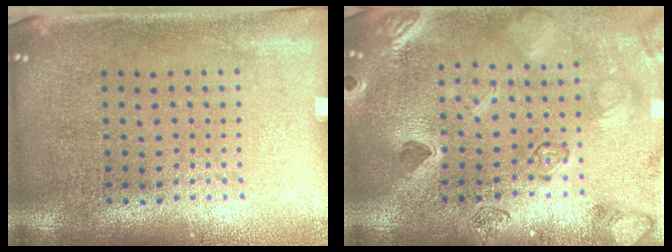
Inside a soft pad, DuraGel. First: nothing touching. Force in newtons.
{"total": 2.4, "press": 2.4, "slide": 0.4}